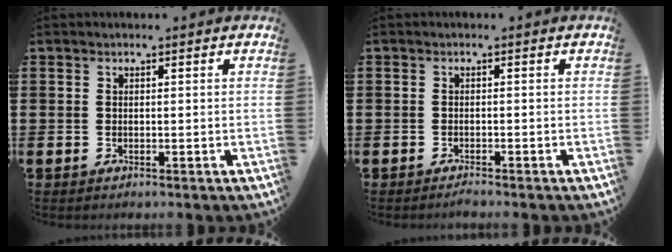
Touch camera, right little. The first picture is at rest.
{"total": 0.7, "force": [-0.6, 0.0, 0.3], "torque": [-0.006, -0.003, -0.012]}